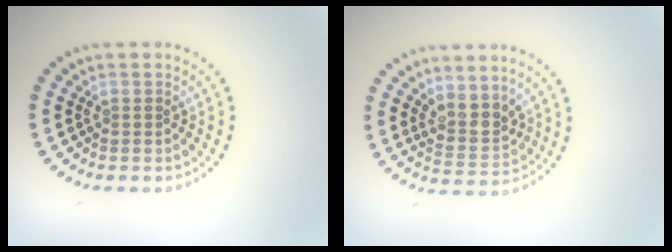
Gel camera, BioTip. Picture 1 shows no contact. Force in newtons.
{"total": 2.7, "press": 2.1, "slide": 1.6}